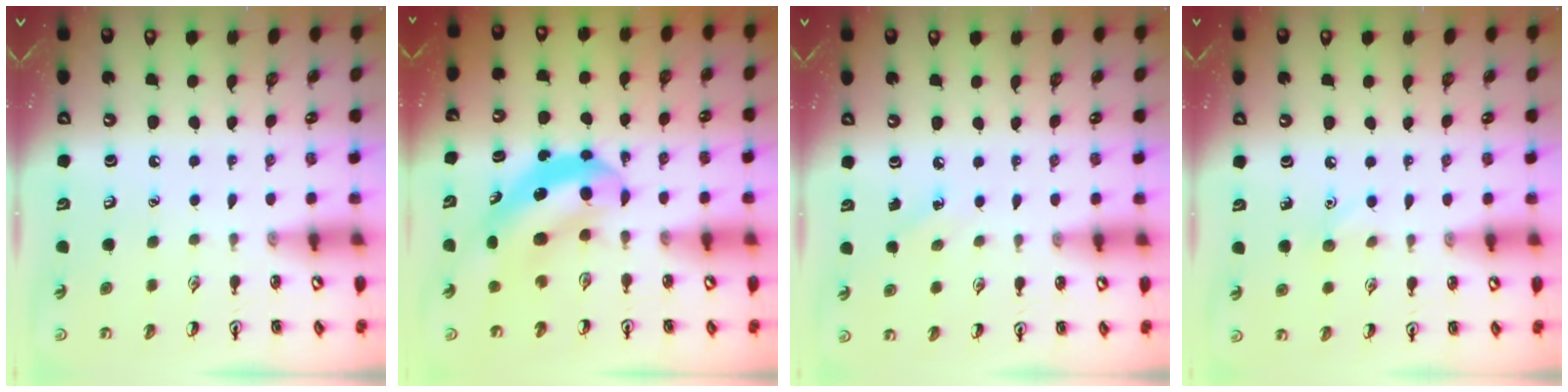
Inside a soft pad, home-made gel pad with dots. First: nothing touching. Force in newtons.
{"total": 5.6, "press": 5.4, "slide": 1.5}
{"total": 3.6, "press": 3.4, "slide": 1.3}
{"total": 4.4, "press": 4.2, "slide": 1.4}